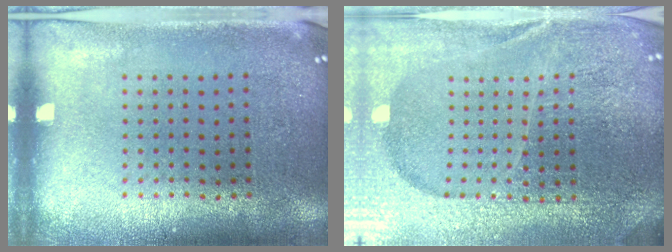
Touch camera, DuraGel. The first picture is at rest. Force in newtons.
{"total": 5.5, "press": 5.0, "slide": 2.4}